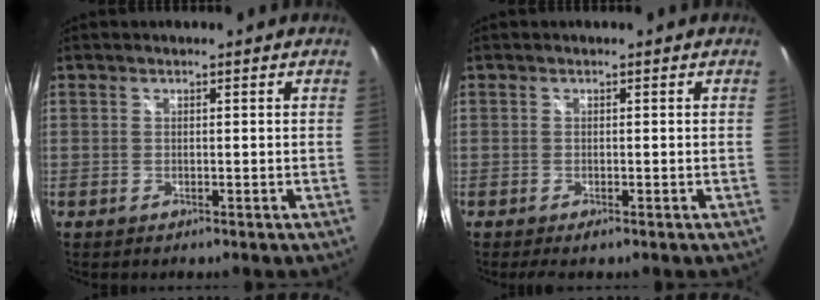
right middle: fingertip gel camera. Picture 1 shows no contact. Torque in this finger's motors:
{"motor_torque": [0.63, -0.57, 0.00, 0.02]}